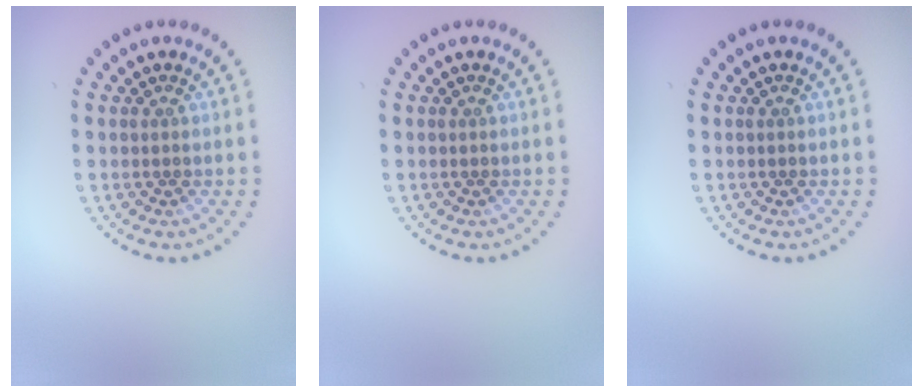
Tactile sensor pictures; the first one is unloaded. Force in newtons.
{"total": 0.0}
{"total": 0.0}